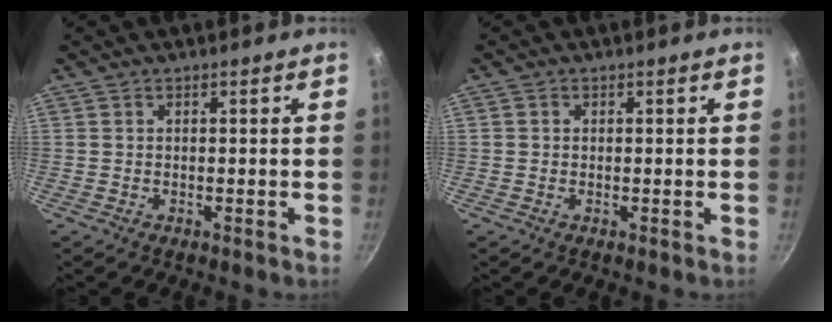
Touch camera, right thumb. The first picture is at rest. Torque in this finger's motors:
{"motor_torque": [0.19, -0.46, -0.19, -0.18, -0.04]}